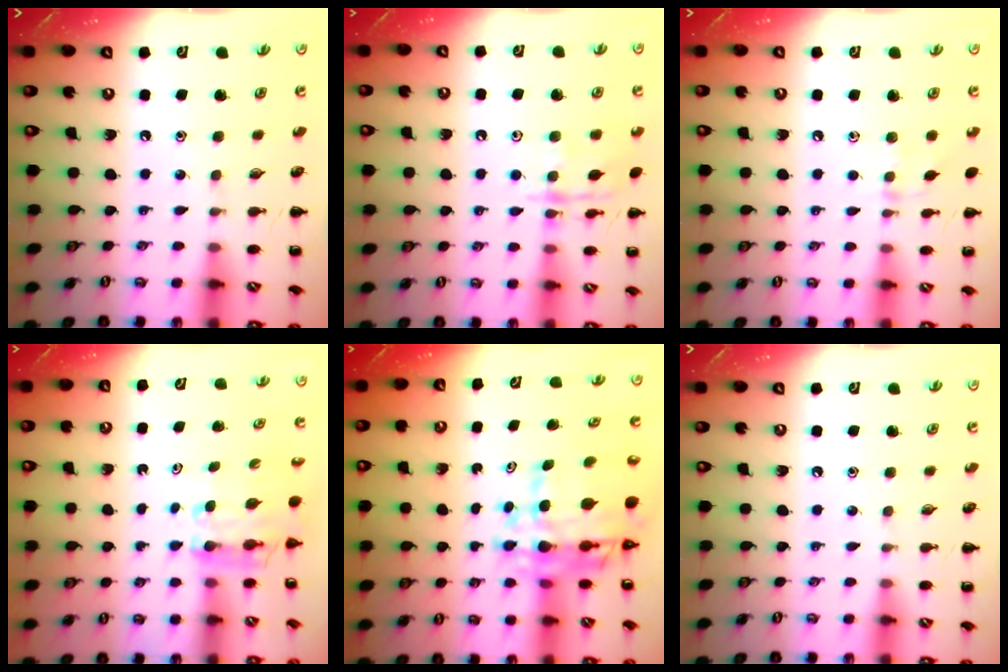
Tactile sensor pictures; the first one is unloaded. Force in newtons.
{"total": 11.1, "press": 11.1, "slide": 0.6}
{"total": 4.7, "press": 4.4, "slide": 1.7}
{"total": 5.9, "press": 5.9, "slide": 0.7}
{"total": 11.0, "press": 10.4, "slide": 3.7}
{"total": 0.0}